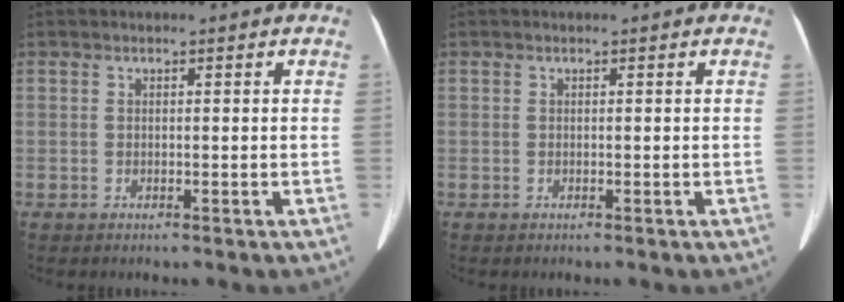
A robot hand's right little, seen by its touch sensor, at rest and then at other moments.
{"total": 0.0}